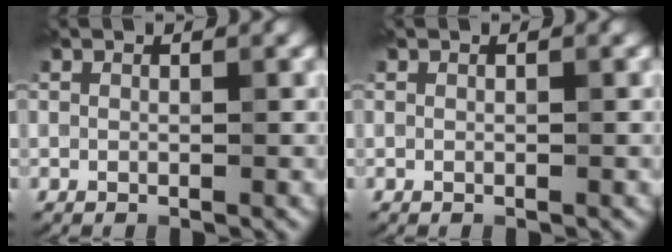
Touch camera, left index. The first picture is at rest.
{"total": 0.0}